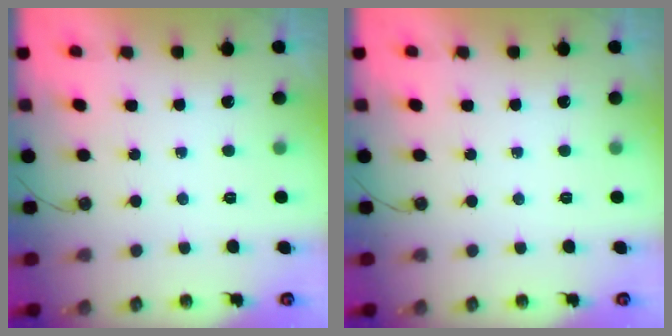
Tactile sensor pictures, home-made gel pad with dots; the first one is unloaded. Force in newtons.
{"total": 0.0}